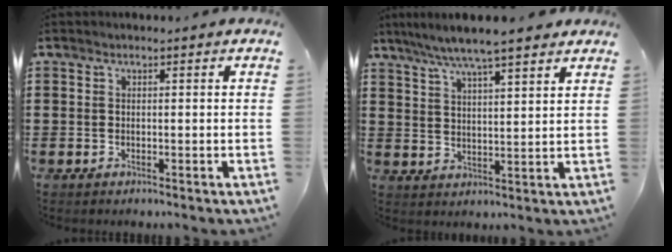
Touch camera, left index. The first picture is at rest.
{"total": 6.2, "force": [5.2, 0.3, 3.3], "torque": [-0.081, -0.014, 0.089]}